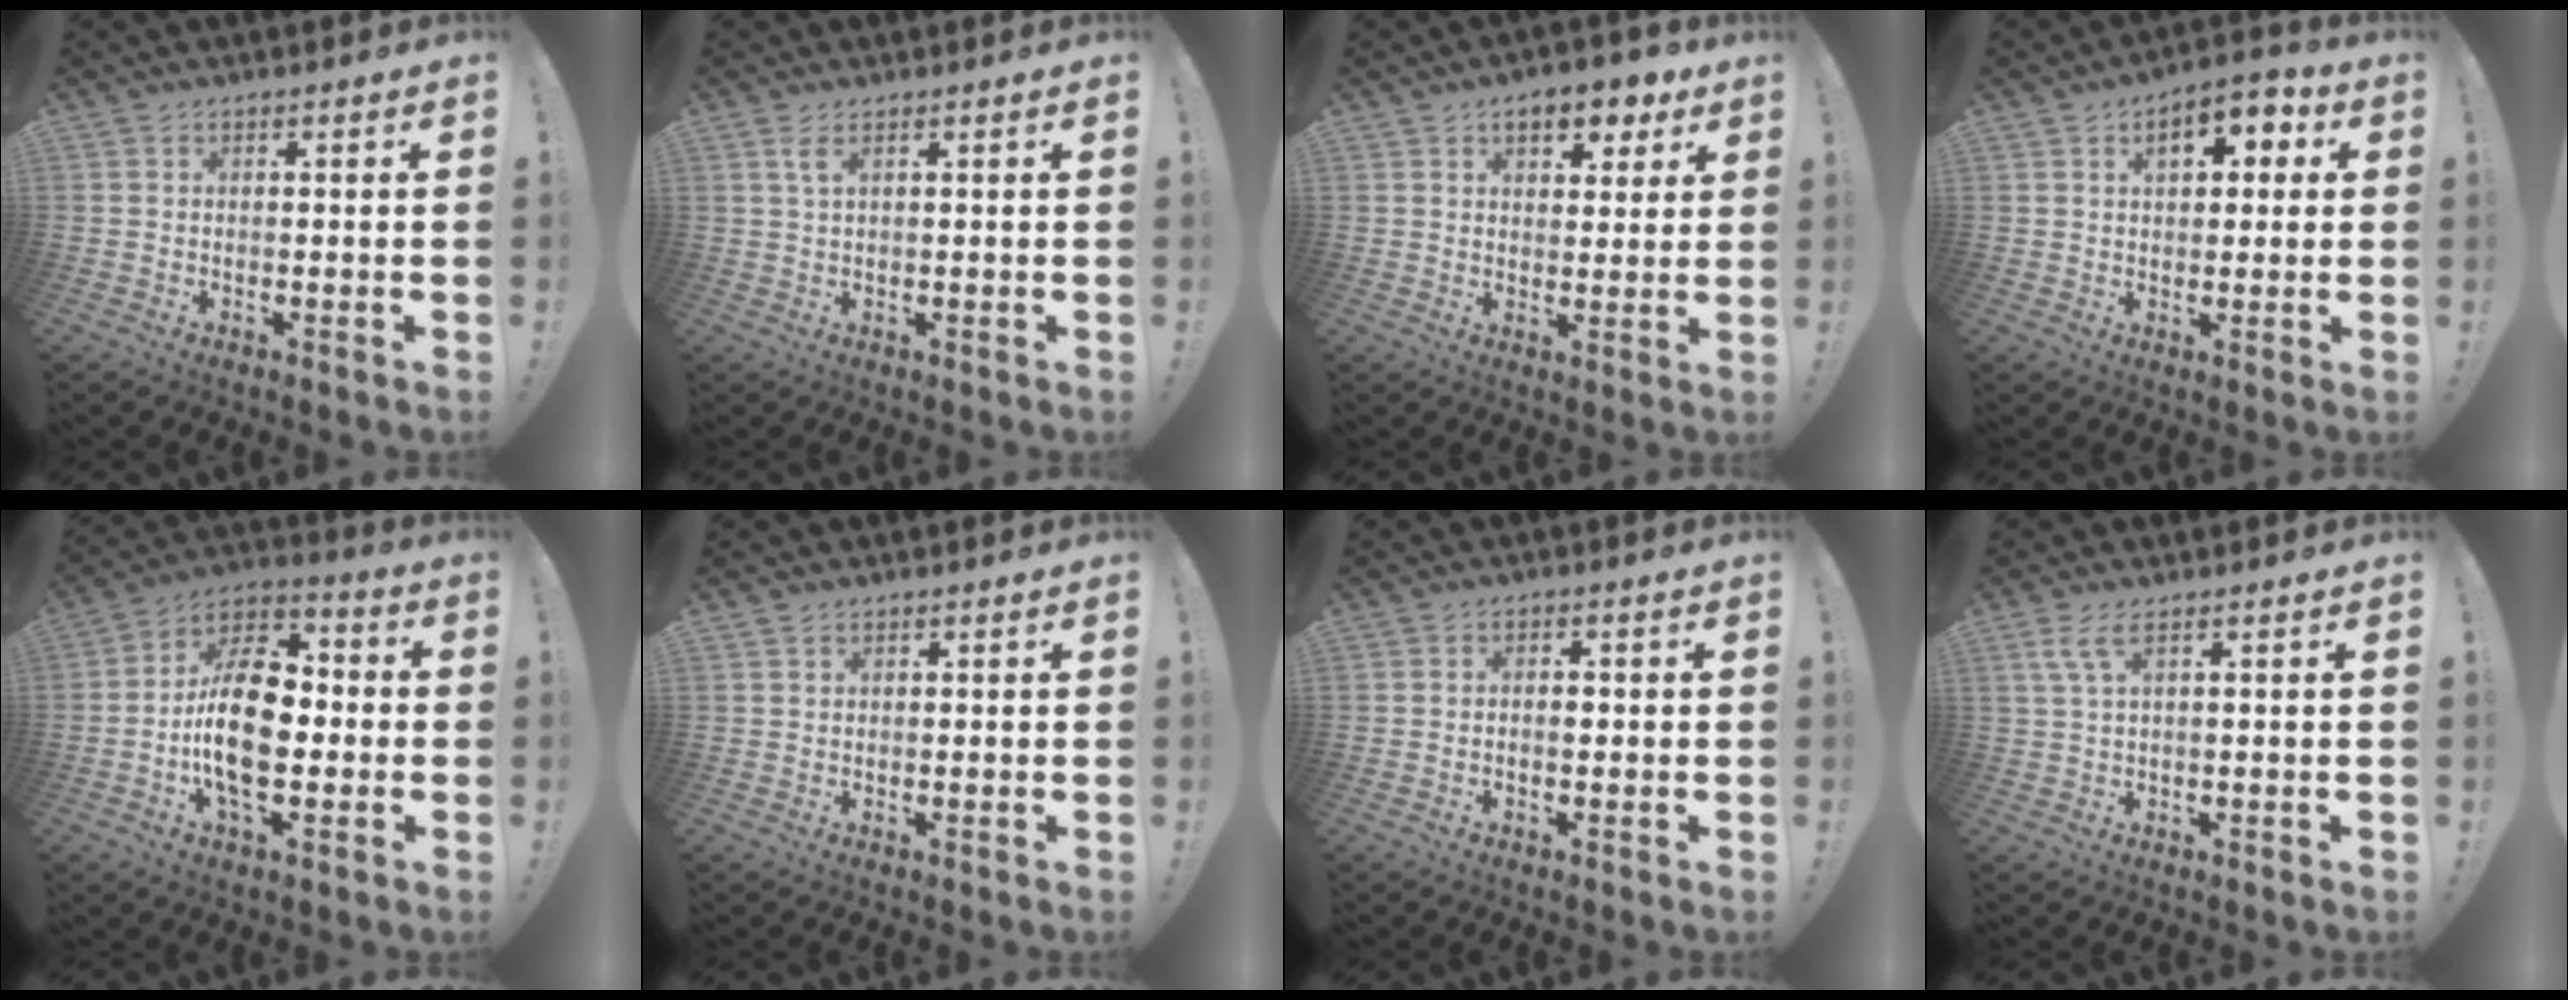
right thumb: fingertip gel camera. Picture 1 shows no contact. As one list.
[{"total": 2.6, "force": [1.2, 0.7, 2.2], "torque": [-0.047, 0.002, 0.020]}, {"total": 8.3, "force": [4.6, 4.7, 5.1], "torque": [-0.065, -0.014, 0.079]}, {"total": 8.1, "force": [2.8, 4.8, 5.9], "torque": [-0.073, 0.000, 0.041]}, {"total": 19.0, "force": [-3.0, 10.7, 15.5], "torque": [-0.285, 0.021, -0.051]}, {"total": 0.9, "force": [0.7, 0.5, 0.2], "torque": [-0.004, 0.000, 0.014]}, {"total": 1.6, "force": [-0.4, 0.9, 1.3], "torque": [-0.017, 0.005, -0.008]}, {"total": 4.5, "force": [2.2, 1.1, 3.8], "torque": [-0.076, -0.003, 0.041]}]